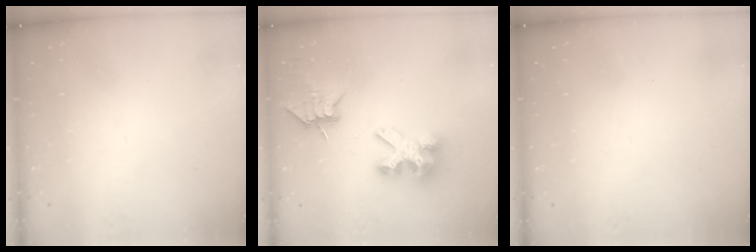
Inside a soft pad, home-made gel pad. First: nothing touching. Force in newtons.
{"total": 6.7, "press": 6.7, "slide": 0.6}
{"total": 0.8, "press": 0.7, "slide": 0.3}